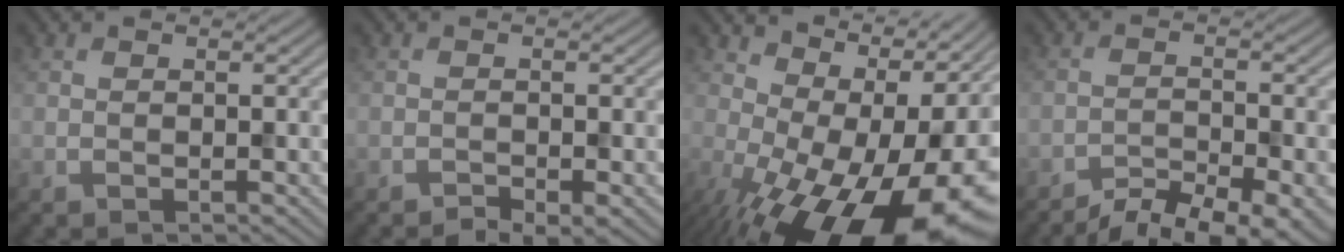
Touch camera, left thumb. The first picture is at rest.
{"total": 2.2, "force": [-1.6, 0.5, 1.5], "torque": [-0.024, -0.003, -0.026]}
{"total": 19.0, "force": [-2.6, 9.4, 16.3], "torque": [-0.199, -0.003, -0.019]}
{"total": 7.1, "force": [-6.0, 1.5, 3.5], "torque": [-0.057, -0.007, -0.093]}